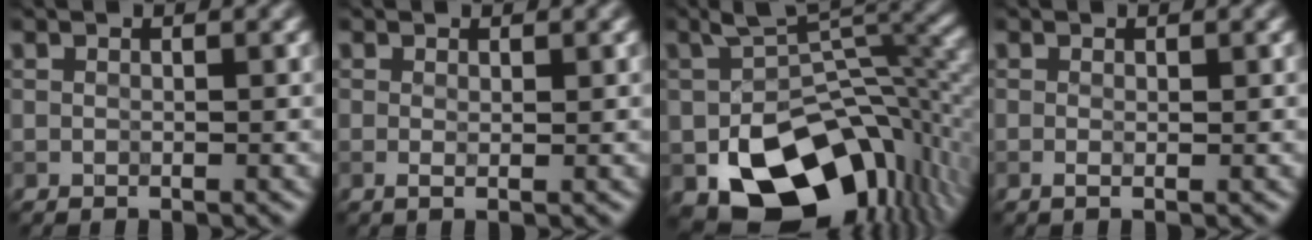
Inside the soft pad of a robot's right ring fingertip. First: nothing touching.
{"total": 0.8, "force": [0.1, 0.0, 0.8], "torque": [-0.009, -0.001, 0.002]}
{"total": 14.0, "force": [-6.3, 8.9, 8.8], "torque": [-0.138, -0.028, -0.082]}
{"total": 0.6, "force": [-0.2, -0.1, 0.5], "torque": [-0.007, 0.000, -0.002]}